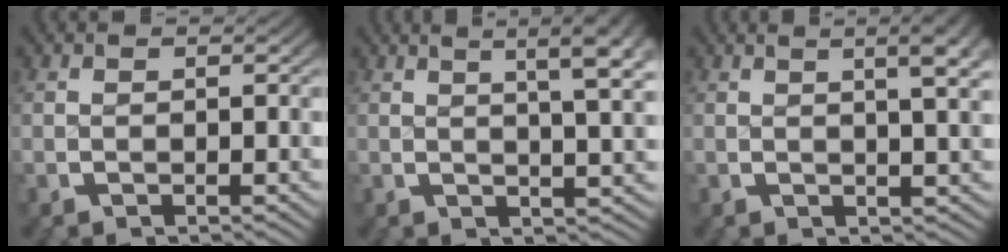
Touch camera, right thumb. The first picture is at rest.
{"total": 6.9, "force": [3.0, 2.6, 5.7], "torque": [-0.054, 0.012, 0.039]}
{"total": 5.1, "force": [2.2, 1.7, 4.3], "torque": [-0.039, 0.012, 0.028]}